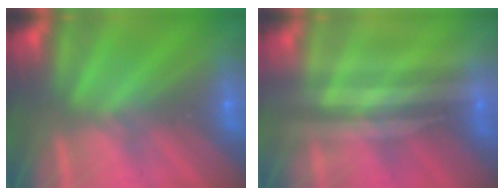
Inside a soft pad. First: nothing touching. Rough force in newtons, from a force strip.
{"total": 2.0}